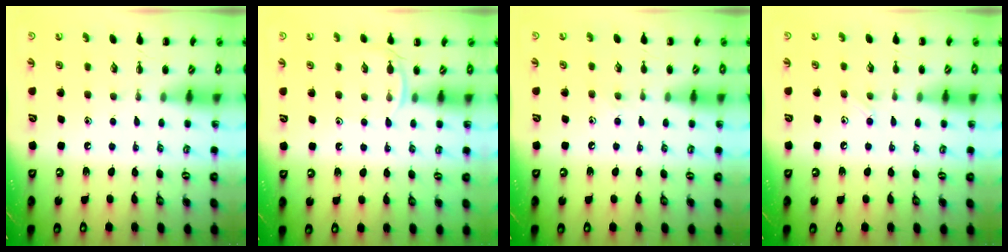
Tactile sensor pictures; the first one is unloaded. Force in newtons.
{"total": 4.5, "press": 4.3, "slide": 1.3}
{"total": 5.4, "press": 5.2, "slide": 1.5}
{"total": 4.4, "press": 4.2, "slide": 1.3}